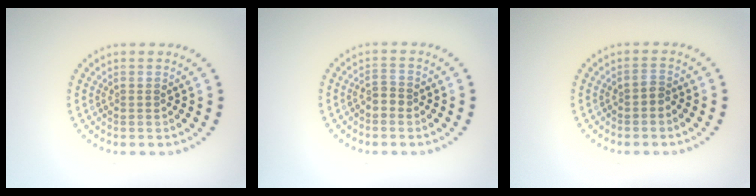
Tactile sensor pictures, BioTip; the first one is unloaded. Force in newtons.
{"total": 1.2, "press": 1.2, "slide": 0.4}
{"total": 0.9, "press": 0.7, "slide": 0.6}